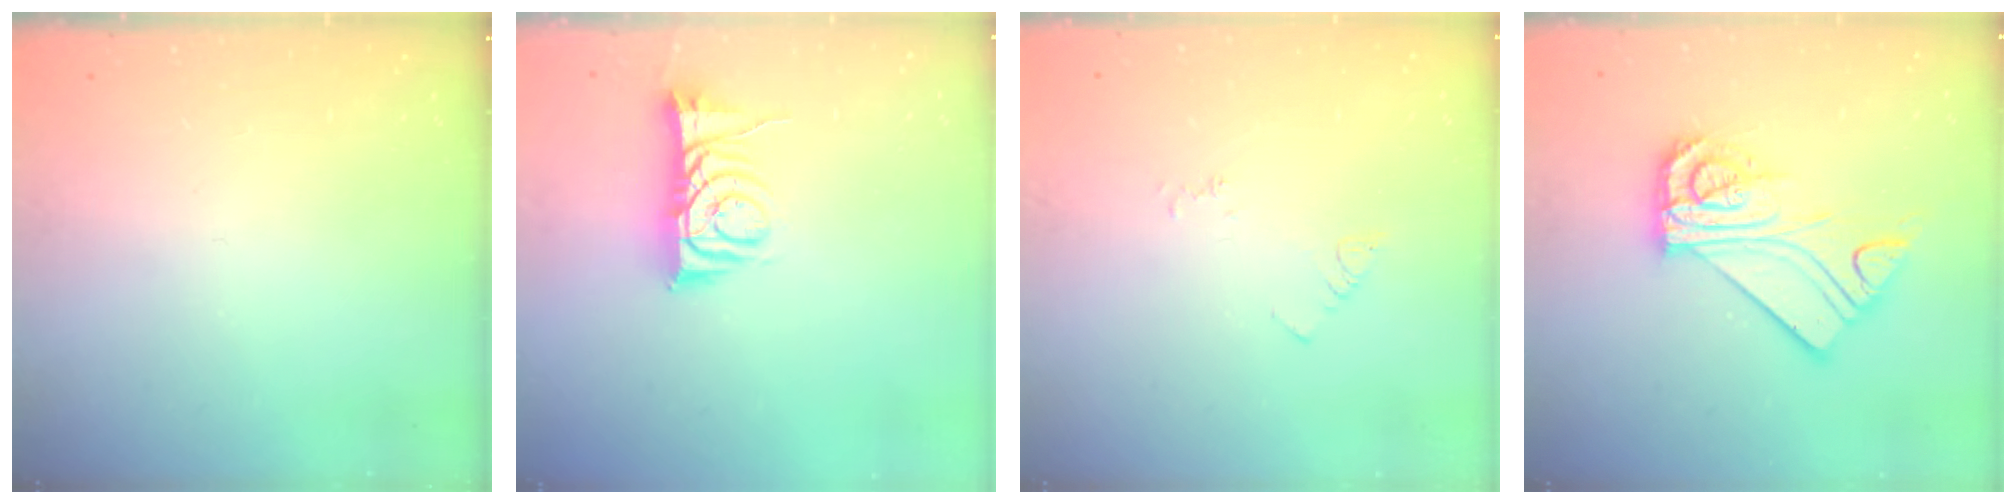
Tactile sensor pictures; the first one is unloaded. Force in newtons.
{"total": 8.3, "press": 8.3, "slide": 0.6}
{"total": 3.3, "press": 3.3, "slide": 0.6}
{"total": 13.6, "press": 13.6, "slide": 0.7}